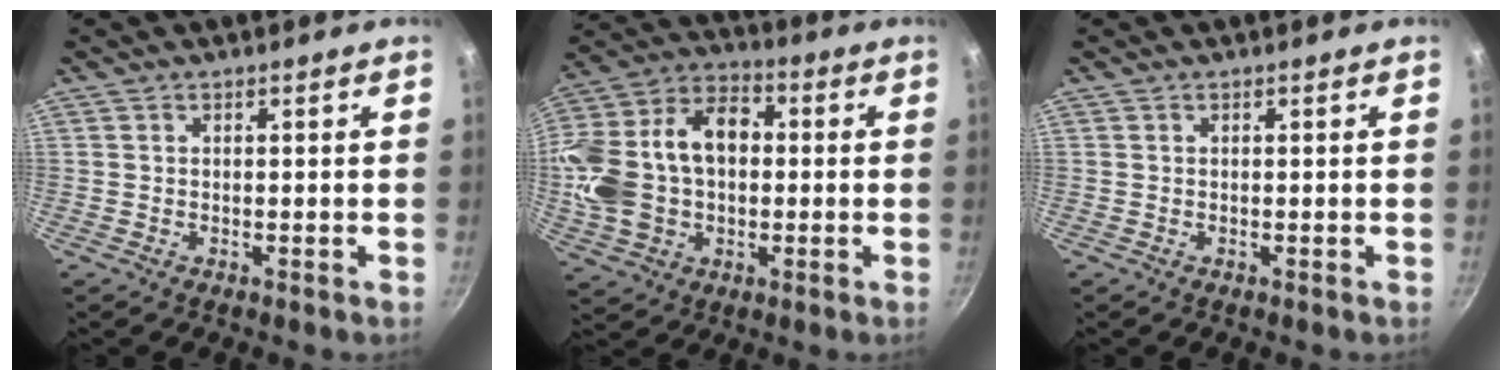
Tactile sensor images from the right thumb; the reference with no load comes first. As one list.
[{"total": 21.3, "force": [0.5, 14.9, 15.3], "torque": [-0.278, 0.048, 0.006]}, {"total": 0.0}]